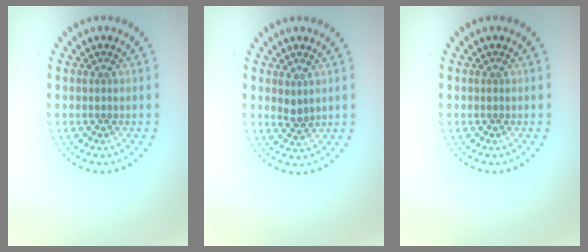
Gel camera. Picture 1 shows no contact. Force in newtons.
{"total": 1.2, "press": 1.0, "slide": 0.6}
{"total": 0.0}